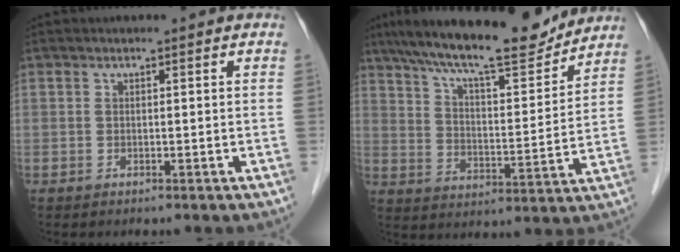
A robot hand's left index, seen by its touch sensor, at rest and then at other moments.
{"total": 17.4, "force": [15.2, 2.7, 8.0], "torque": [-0.140, 0.007, 0.239]}